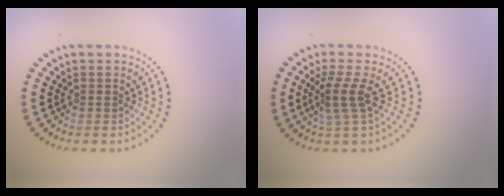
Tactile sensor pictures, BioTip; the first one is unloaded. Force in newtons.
{"total": 2.7, "press": 1.9, "slide": 1.9}